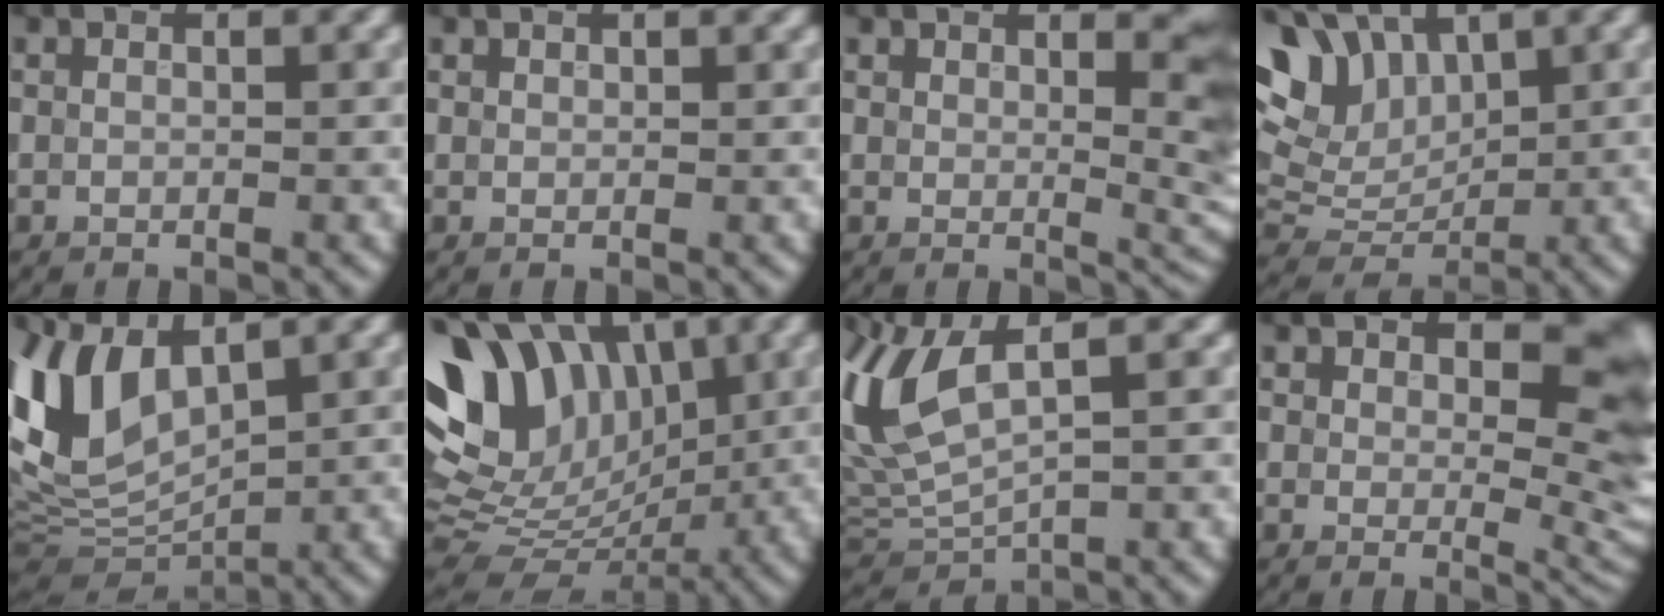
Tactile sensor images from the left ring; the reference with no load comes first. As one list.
[{"total": 0.7, "force": [0.6, 0.3, 0.1], "torque": [0.000, 0.001, 0.013]}, {"total": 5.5, "force": [2.8, 2.0, 4.3], "torque": [-0.049, -0.003, 0.047]}, {"total": 7.1, "force": [3.7, 4.4, 4.1], "torque": [-0.082, 0.010, 0.066]}, {"total": 9.0, "force": [3.3, 4.7, 6.9], "torque": [-0.162, 0.003, 0.062]}, {"total": 12.7, "force": [4.2, 8.5, 8.5], "torque": [-0.154, 0.021, 0.071]}, {"total": 7.9, "force": [2.9, 3.1, 6.6], "torque": [-0.160, 0.008, 0.057]}, {"total": 8.6, "force": [3.2, 4.9, 6.2], "torque": [-0.075, -0.014, 0.054]}]